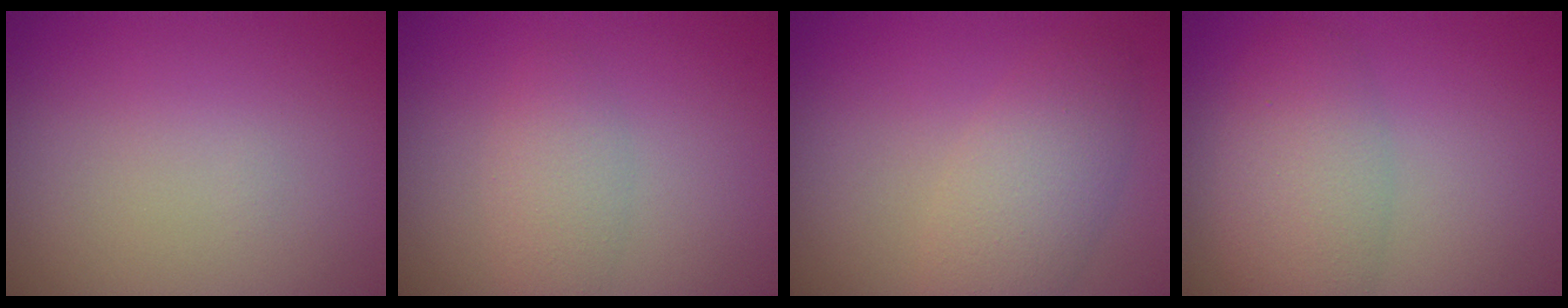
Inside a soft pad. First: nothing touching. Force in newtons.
{"total": 2.3, "press": 2.3, "slide": 0.1}
{"total": 4.1, "press": 4.1, "slide": 0.2}
{"total": 4.5, "press": 4.5, "slide": 0.1}